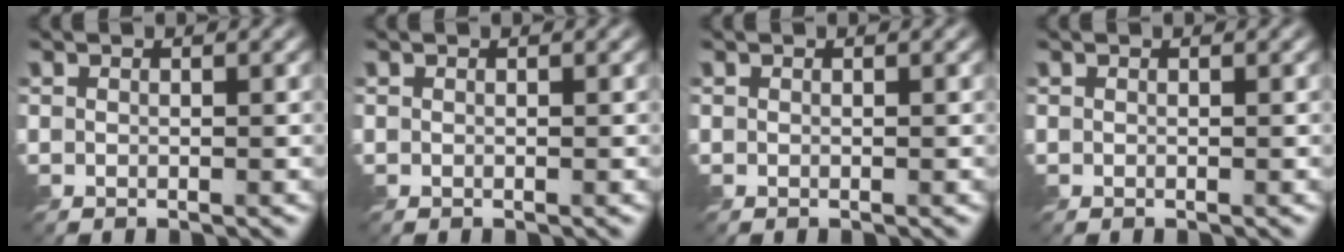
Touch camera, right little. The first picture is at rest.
{"total": 0.0}
{"total": 0.0}
{"total": 0.0}